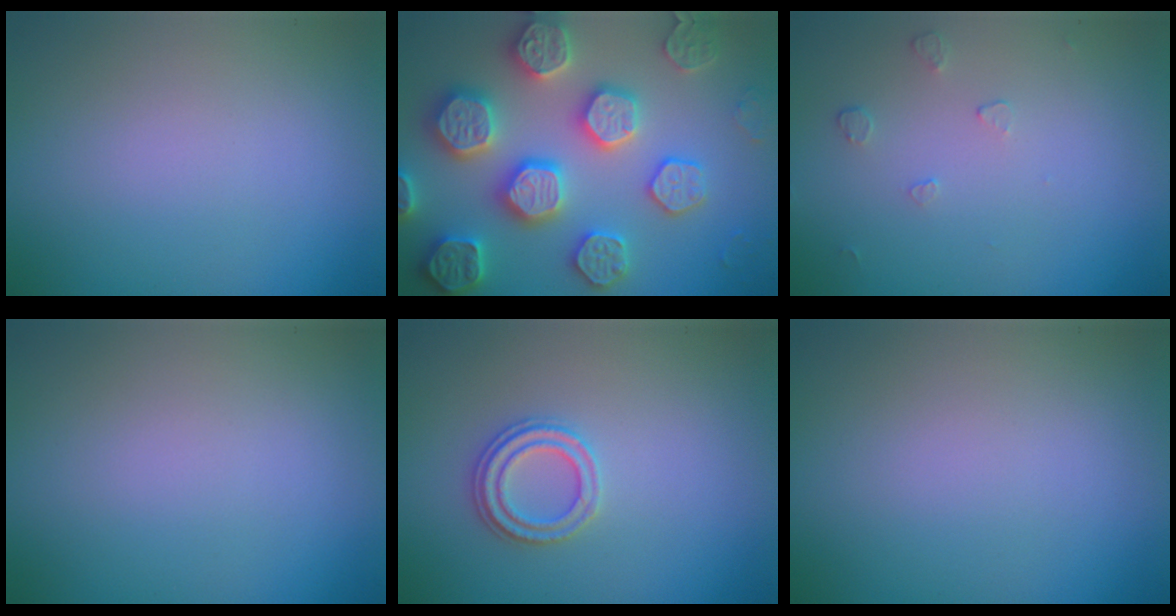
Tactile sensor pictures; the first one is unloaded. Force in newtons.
{"total": 7.9, "press": 7.7, "slide": 1.7}
{"total": 0.6, "press": 0.4, "slide": 0.5}
{"total": 0.0}
{"total": 2.3, "press": 2.2, "slide": 0.8}
{"total": 0.0}